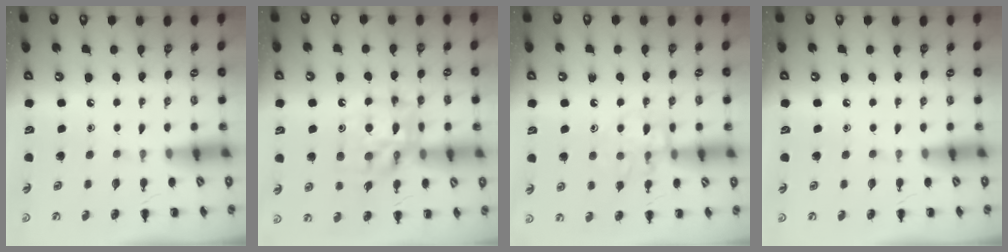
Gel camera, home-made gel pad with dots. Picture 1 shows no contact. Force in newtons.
{"total": 15.4, "press": 14.9, "slide": 3.7}
{"total": 12.0, "press": 12.0, "slide": 1.0}
{"total": 0.0}